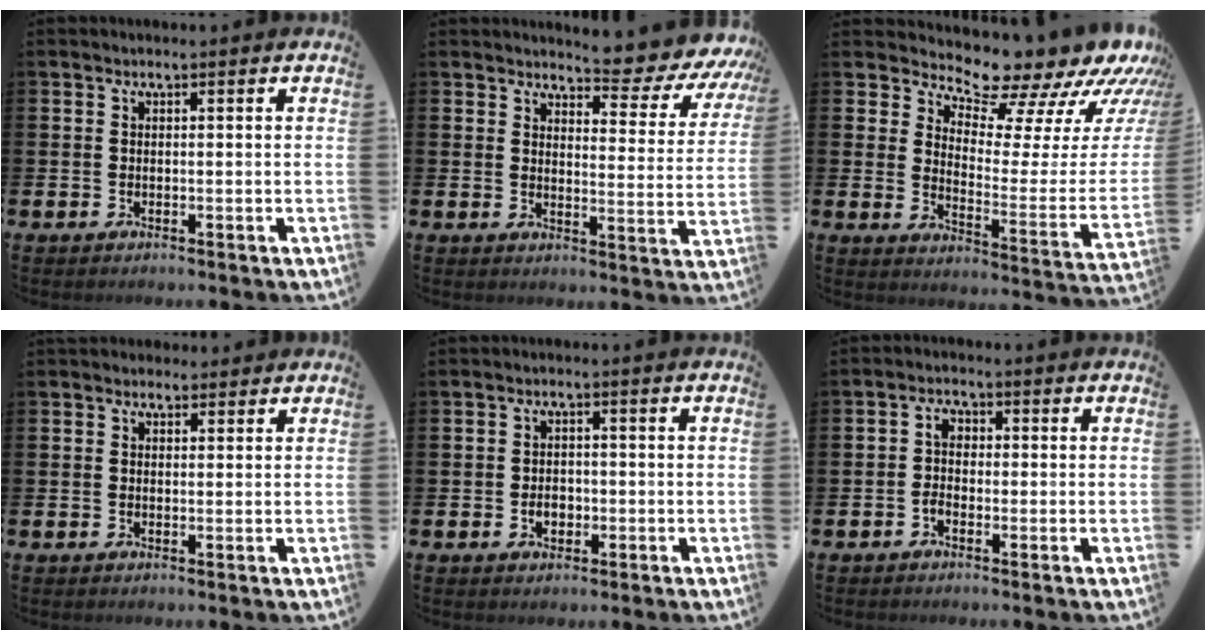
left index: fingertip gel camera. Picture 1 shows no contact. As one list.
[{"total": 4.9, "force": [4.7, 1.0, 0.9], "torque": [-0.016, -0.053, 0.071]}, {"total": 10.8, "force": [10.1, 2.8, 2.5], "torque": [-0.047, -0.109, 0.162]}, {"total": 2.0, "force": [1.8, 0.9, -0.1], "torque": [0.019, -0.007, 0.030]}, {"total": 2.4, "force": [-0.7, 1.8, 1.4], "torque": [-0.021, 0.000, -0.017]}, {"total": 2.2, "force": [-0.6, 1.4, 1.6], "torque": [-0.017, 0.001, -0.015]}]